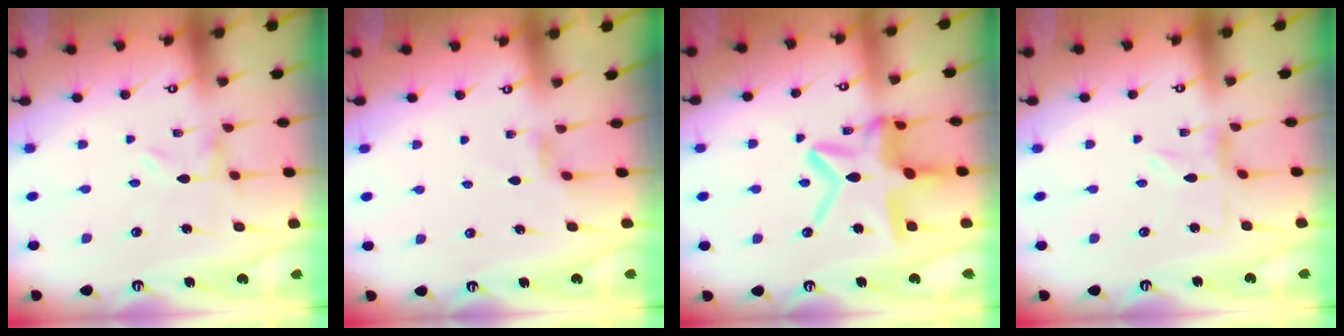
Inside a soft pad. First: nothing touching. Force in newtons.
{"total": 2.3, "press": 2.3, "slide": 0.4}
{"total": 17.9, "press": 17.9, "slide": 1.6}
{"total": 0.5, "press": 0.4, "slide": 0.3}